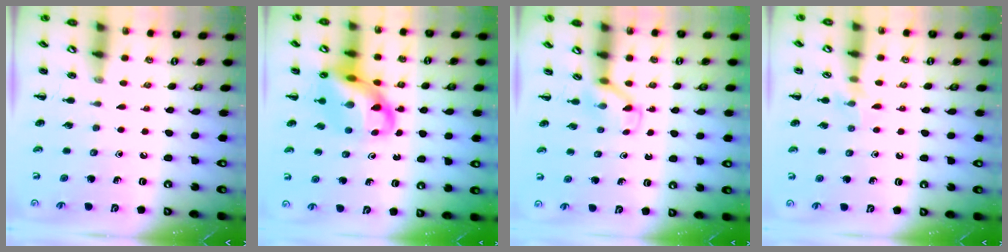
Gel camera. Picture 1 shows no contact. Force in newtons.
{"total": 14.8, "press": 14.3, "slide": 3.8}
{"total": 4.0, "press": 3.8, "slide": 1.2}
{"total": 7.0, "press": 6.8, "slide": 1.7}